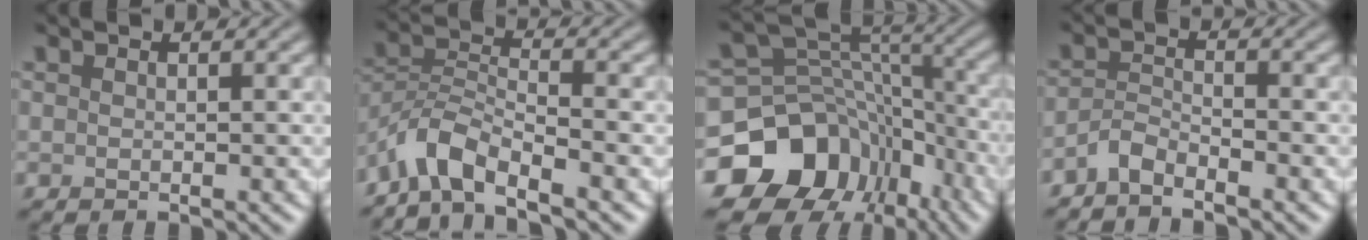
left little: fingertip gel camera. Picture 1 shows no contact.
{"total": 4.9, "force": [-4.0, 1.5, 2.5], "torque": [-0.041, 0.003, -0.086]}
{"total": 15.8, "force": [-8.6, 12.2, 5.4], "torque": [-0.125, -0.011, -0.126]}
{"total": 2.1, "force": [-1.9, 0.4, 0.8], "torque": [-0.018, 0.003, -0.046]}